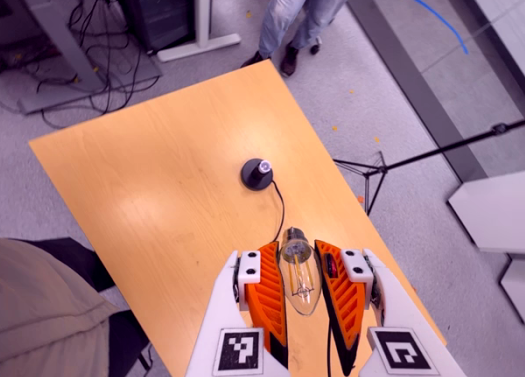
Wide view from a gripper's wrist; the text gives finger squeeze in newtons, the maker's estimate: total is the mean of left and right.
{"total": 21.6, "left": 23.3, "right": 19.8}